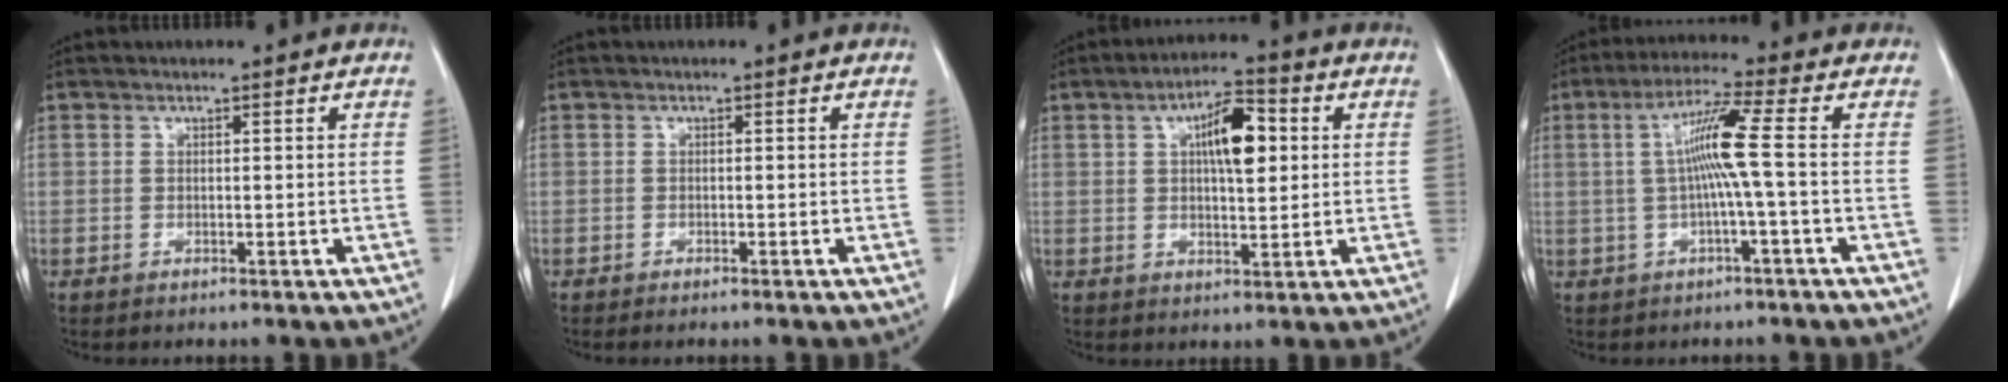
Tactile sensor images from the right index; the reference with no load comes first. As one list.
[{"total": 1.1, "force": [-0.9, 0.0, 0.6], "torque": [-0.012, -0.002, -0.011]}, {"total": 8.4, "force": [2.1, 2.7, 7.7], "torque": [-0.127, 0.015, 0.033]}, {"total": 7.4, "force": [0.1, -1.2, 7.3], "torque": [-0.137, 0.014, 0.004]}]